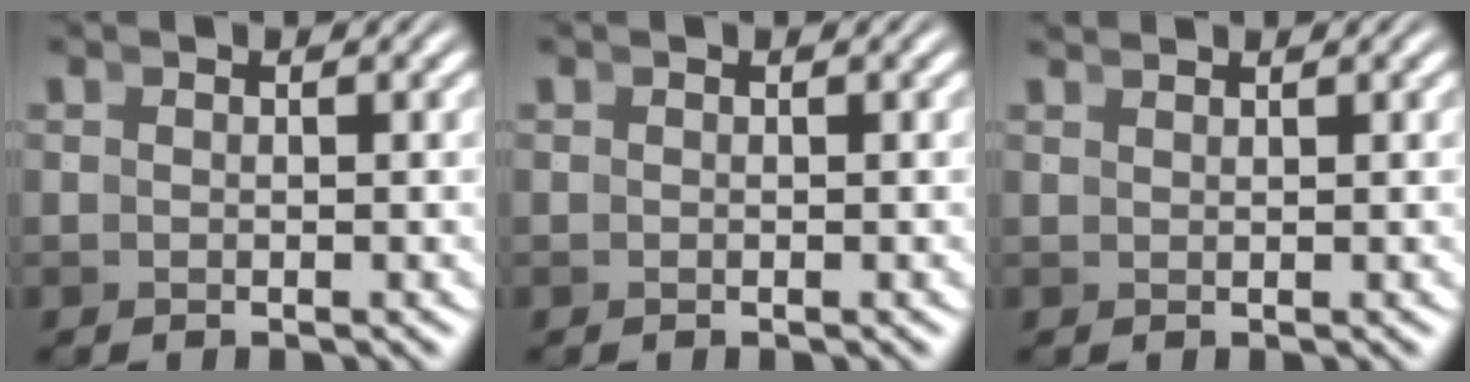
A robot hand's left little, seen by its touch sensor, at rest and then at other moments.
{"total": 0.0}
{"total": 1.3, "force": [1.0, -0.8, -0.1], "torque": [0.016, 0.006, 0.022]}